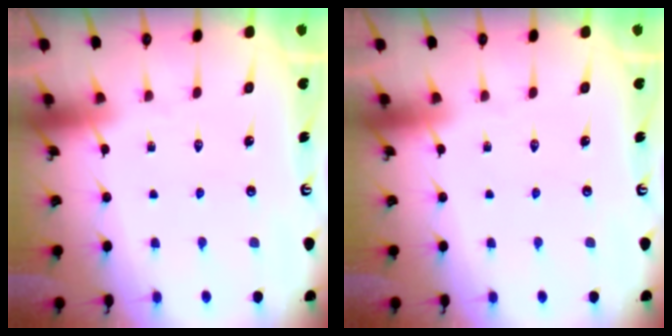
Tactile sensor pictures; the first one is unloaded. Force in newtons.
{"total": 0.0}